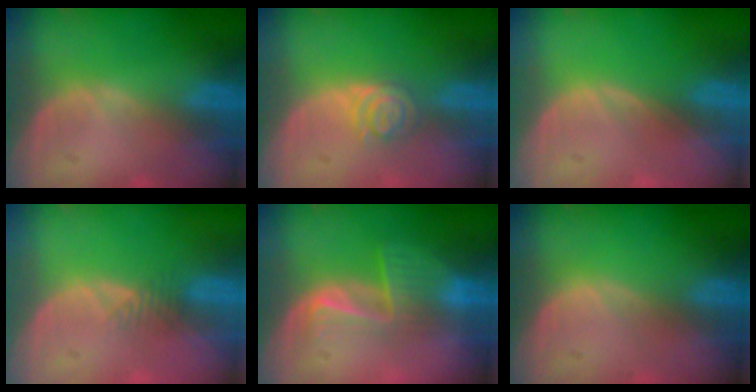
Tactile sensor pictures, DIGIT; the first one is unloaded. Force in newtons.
{"total": 4.0, "press": 3.6, "slide": 1.6}
{"total": 0.0}
{"total": 1.6, "press": 1.4, "slide": 0.9}
{"total": 6.6, "press": 5.5, "slide": 3.6}
{"total": 0.0}